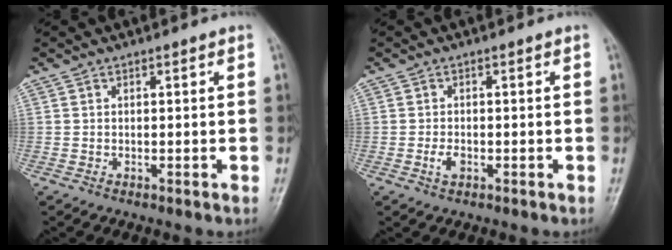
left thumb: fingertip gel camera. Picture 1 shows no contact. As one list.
[{"total": 1.9, "force": [-0.6, 1.1, 1.4], "torque": [-0.027, 0.001, -0.012]}]